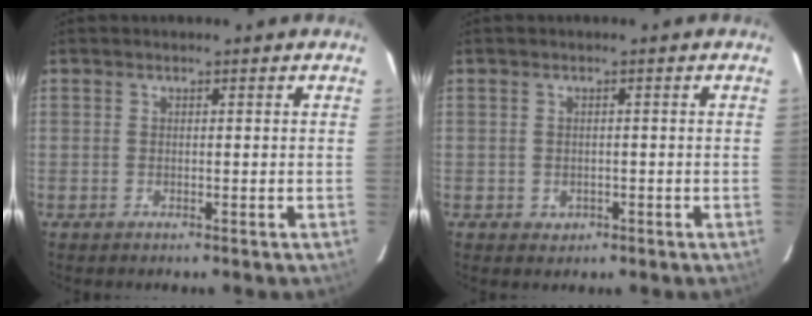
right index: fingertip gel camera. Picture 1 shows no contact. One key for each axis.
{"total": 2.0, "fx": -0.5, "fy": 1.9, "fz": 0.5, "tx": -0.007, "ty": 0.001, "tz": -0.001}